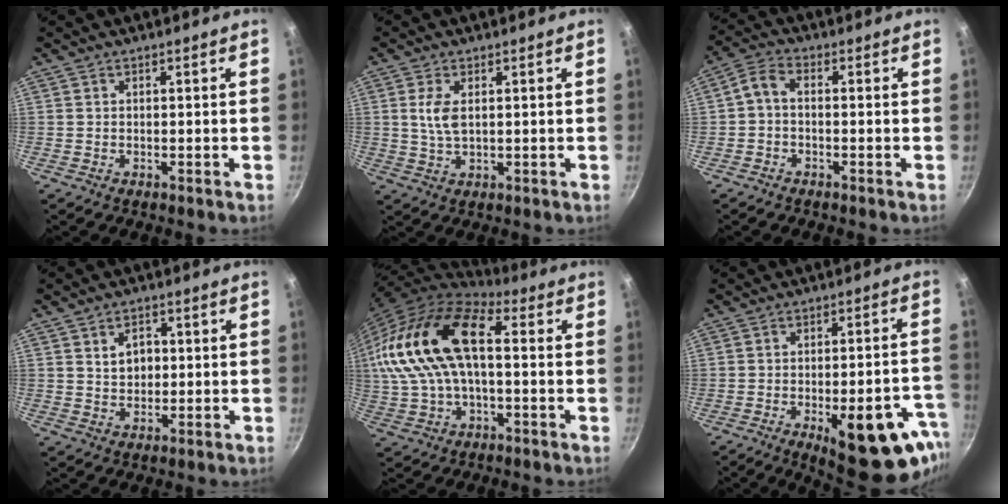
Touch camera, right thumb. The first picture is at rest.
{"total": 4.6, "force": [1.0, 2.2, 3.9], "torque": [-0.078, -0.005, 0.021]}
{"total": 3.9, "force": [-0.9, 2.3, 3.0], "torque": [-0.072, 0.023, -0.028]}
{"total": 4.7, "force": [1.0, 3.5, 2.9], "torque": [-0.028, 0.001, 0.019]}
{"total": 21.0, "force": [2.6, 11.4, 17.5], "torque": [-0.344, 0.033, 0.039]}
{"total": 20.6, "force": [-9.0, 8.1, 16.7], "torque": [-0.164, 0.026, -0.109]}